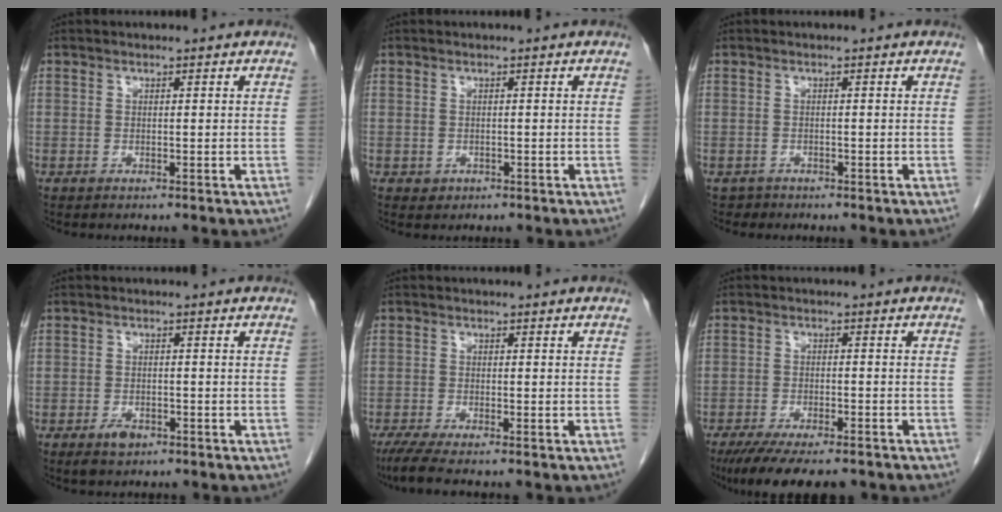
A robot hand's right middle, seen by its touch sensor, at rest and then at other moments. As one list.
[{"total": 0.9, "force": [-0.3, 0.9, 0.2], "torque": [-0.003, 0.003, 0.002]}, {"total": 0.9, "force": [-0.7, 0.6, -0.3], "torque": [-0.002, 0.003, -0.011]}, {"total": 2.6, "force": [-1.6, 1.3, 1.6], "torque": [-0.029, 0.000, -0.020]}, {"total": 4.0, "force": [-3.1, 0.2, 2.6], "torque": [-0.051, -0.012, -0.056]}, {"total": 11.8, "force": [-9.4, 3.2, 6.5], "torque": [-0.101, -0.016, -0.141]}]